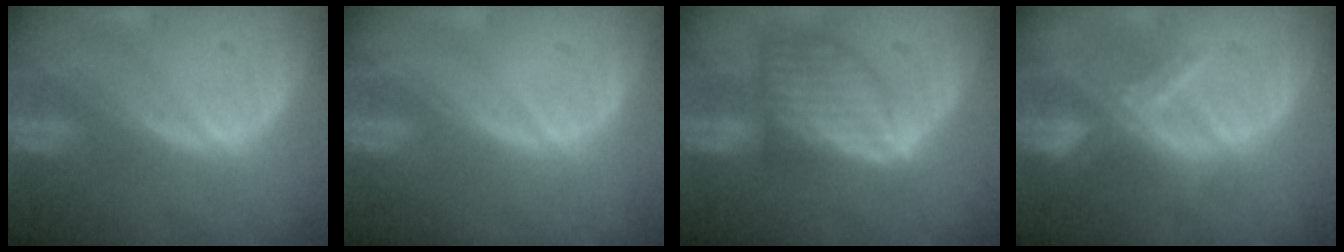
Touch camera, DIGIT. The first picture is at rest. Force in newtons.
{"total": 0.0}
{"total": 8.1, "press": 7.3, "slide": 3.4}
{"total": 6.7, "press": 6.1, "slide": 2.9}